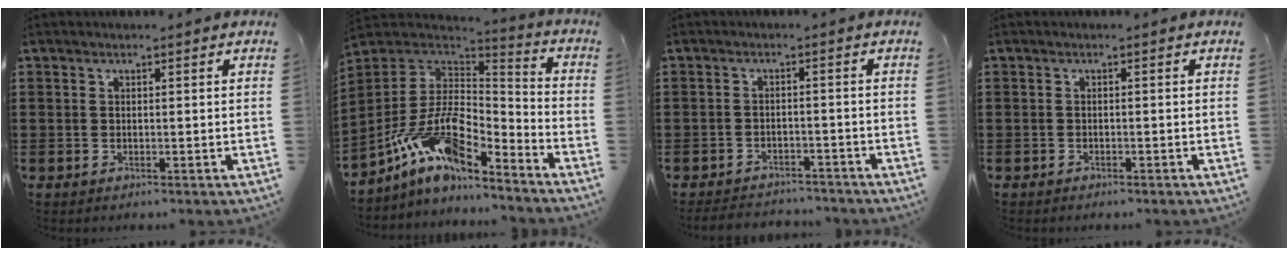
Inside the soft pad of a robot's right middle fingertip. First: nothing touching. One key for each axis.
{"total": 12.1, "fx": -7.4, "fy": 5.0, "fz": 8.2, "tx": -0.183, "ty": 0.009, "tz": -0.152}
{"total": 2.9, "fx": -2.9, "fy": 0.5, "fz": 0.0, "tx": -0.007, "ty": 0.000, "tz": -0.063}
{"total": 0.7, "fx": -0.7, "fy": 0.2, "fz": 0.1, "tx": -0.003, "ty": 0.001, "tz": -0.014}